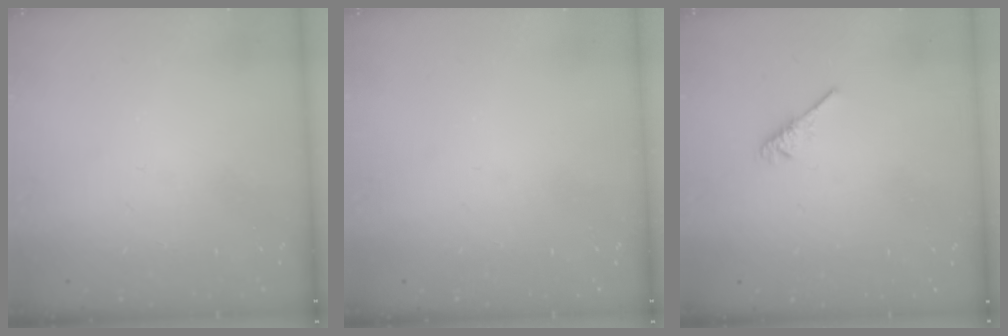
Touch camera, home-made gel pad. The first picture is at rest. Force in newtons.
{"total": 0.0}
{"total": 1.9, "press": 1.9, "slide": 0.4}